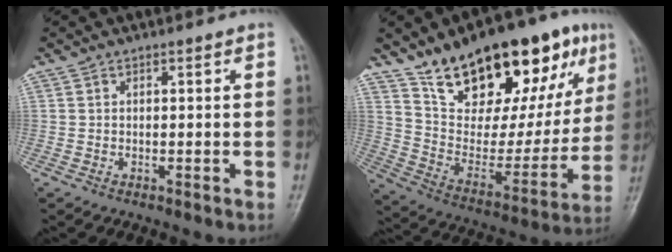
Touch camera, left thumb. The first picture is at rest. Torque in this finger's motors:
{"motor_torque": [1.03, 0.92, 1.56, -1.21, 0.47]}